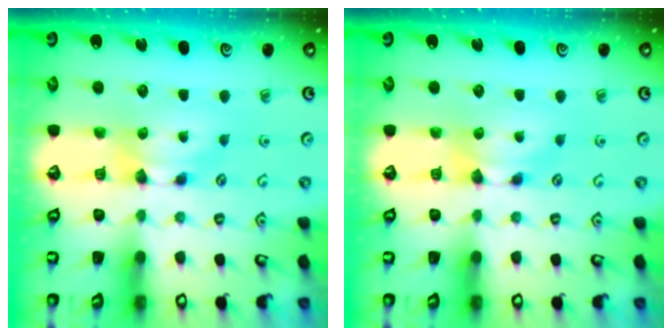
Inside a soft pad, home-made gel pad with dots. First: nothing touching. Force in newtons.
{"total": 0.0}